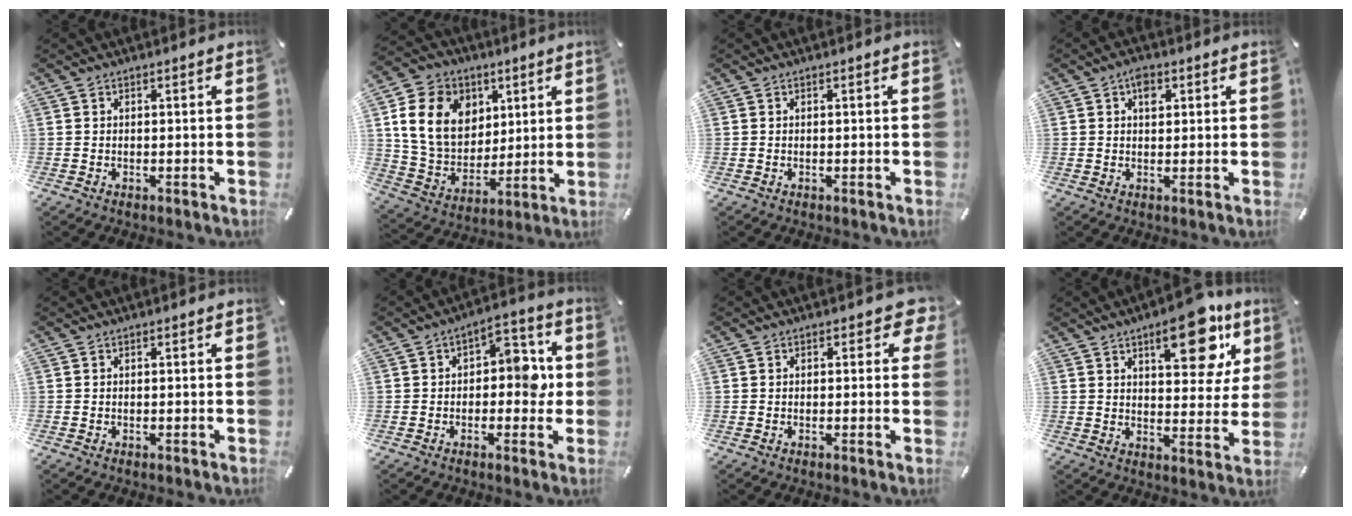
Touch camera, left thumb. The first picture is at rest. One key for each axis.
{"total": 17.0, "fx": 5.3, "fy": 13.9, "fz": 8.2, "tx": -0.174, "ty": -0.009, "tz": 0.103}
{"total": 0.0}
{"total": 3.3, "fx": 1.2, "fy": 2.1, "fz": 2.2, "tx": -0.023, "ty": -0.002, "tz": 0.014}
{"total": 0.0}
{"total": 7.9, "fx": -0.5, "fy": 5.1, "fz": 6.0, "tx": -0.071, "ty": 0.008, "tz": -0.016}
{"total": 3.6, "fx": 1.1, "fy": 2.2, "fz": 2.6, "tx": -0.021, "ty": -0.002, "tz": 0.013}
{"total": 16.9, "fx": 8.8, "fy": 7.8, "fz": 12.0, "tx": -0.142, "ty": -0.043, "tz": 0.138}